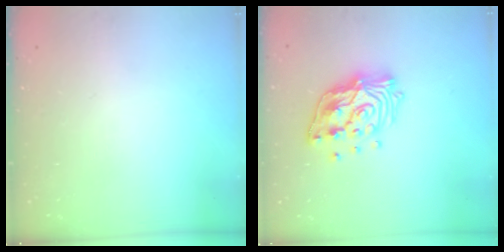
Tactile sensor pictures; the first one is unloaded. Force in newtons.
{"total": 15.1, "press": 15.1, "slide": 1.2}